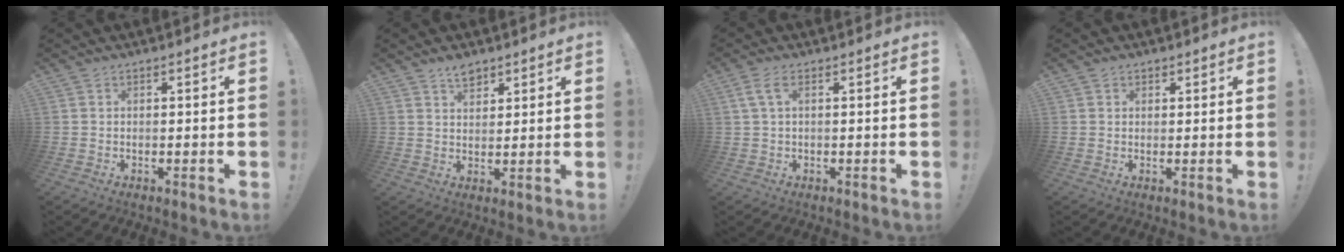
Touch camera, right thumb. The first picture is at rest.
{"total": 4.9, "force": [3.6, 2.5, 2.0], "torque": [-0.022, -0.019, 0.064]}
{"total": 3.4, "force": [1.3, 1.2, 2.9], "torque": [-0.058, 0.003, 0.025]}
{"total": 1.2, "force": [0.8, 0.8, 0.1], "torque": [0.002, -0.002, 0.015]}